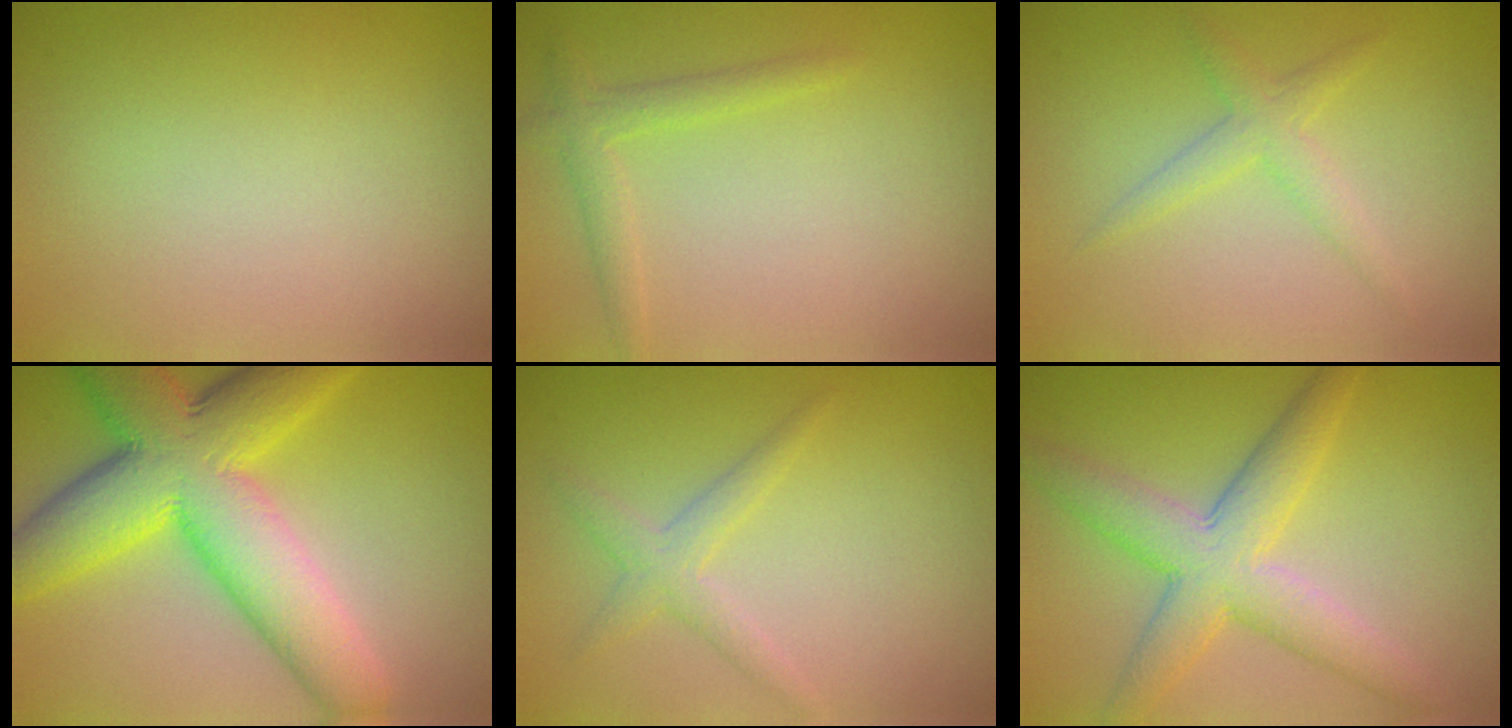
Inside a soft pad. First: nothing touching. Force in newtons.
{"total": 1.9, "press": 1.9, "slide": 0.1}
{"total": 2.1, "press": 2.1, "slide": 0.0}
{"total": 12.3, "press": 12.3, "slide": 0.4}
{"total": 2.1, "press": 2.1, "slide": 0.1}
{"total": 7.3, "press": 7.3, "slide": 0.1}